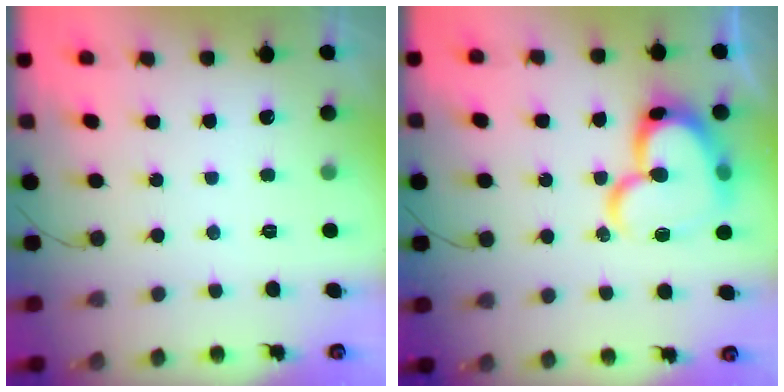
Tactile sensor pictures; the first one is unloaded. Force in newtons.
{"total": 21.3, "press": 21.1, "slide": 2.6}